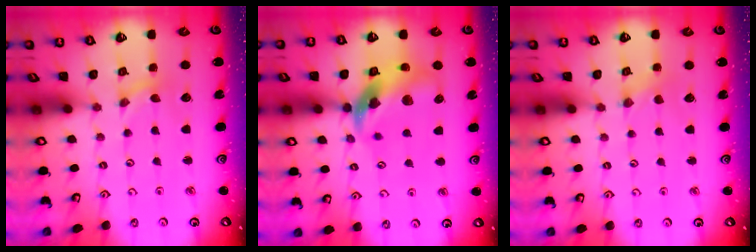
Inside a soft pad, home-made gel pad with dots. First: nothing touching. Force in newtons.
{"total": 14.9, "press": 14.8, "slide": 2.2}
{"total": 0.0}